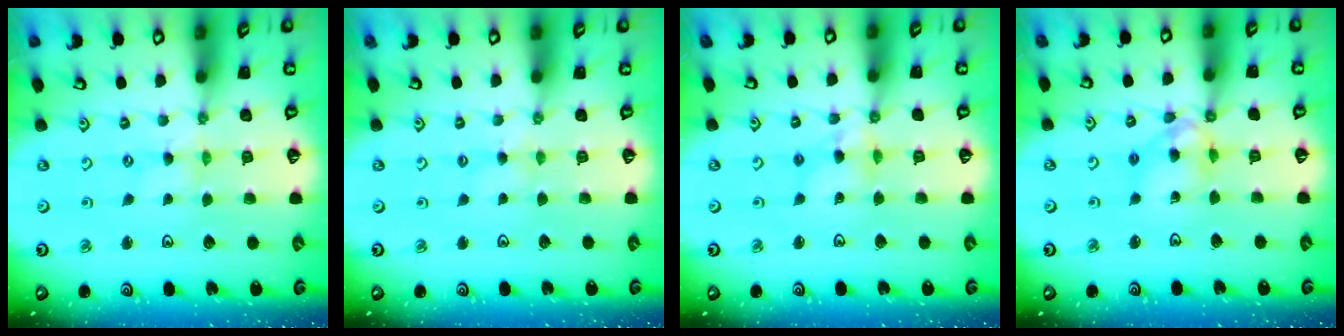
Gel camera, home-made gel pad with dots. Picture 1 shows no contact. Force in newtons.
{"total": 2.0, "press": 1.9, "slide": 0.3}
{"total": 6.2, "press": 6.1, "slide": 0.7}
{"total": 10.8, "press": 10.7, "slide": 1.3}